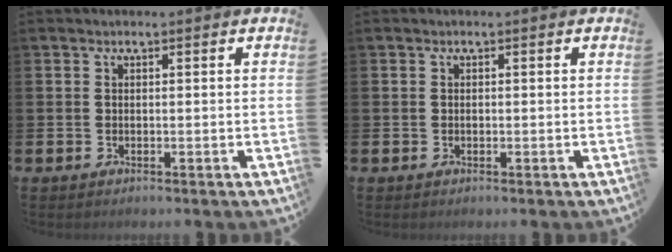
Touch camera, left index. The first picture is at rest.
{"total": 0.0}